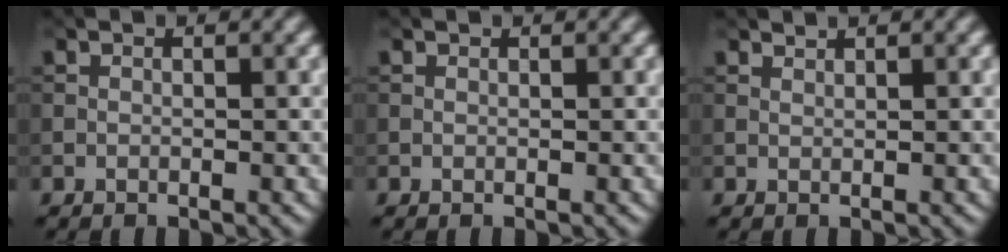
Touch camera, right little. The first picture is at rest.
{"total": 0.0}
{"total": 0.7, "force": [0.7, 0.0, 0.1], "torque": [0.002, -0.002, 0.014]}